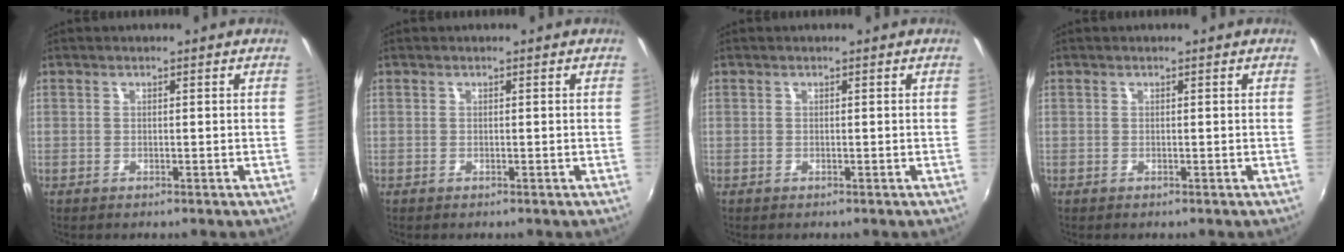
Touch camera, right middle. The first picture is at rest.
{"total": 0.0}
{"total": 0.0}
{"total": 0.0}